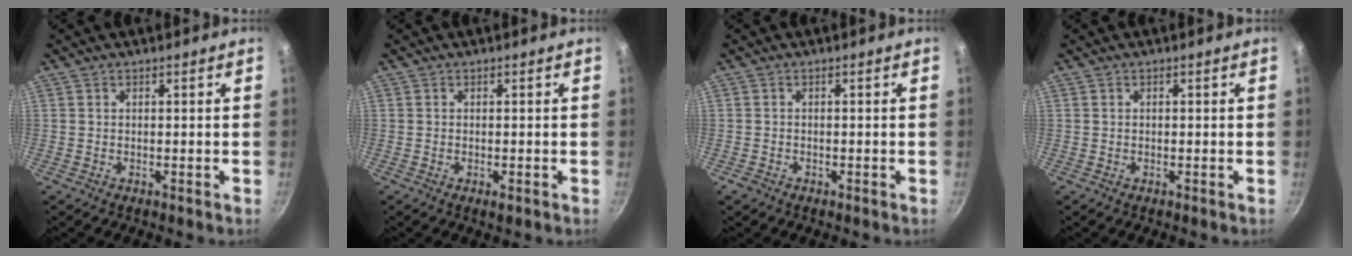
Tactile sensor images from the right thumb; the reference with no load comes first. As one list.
[{"total": 1.2, "force": [-0.5, 0.4, 1.0], "torque": [-0.016, -0.003, -0.007]}, {"total": 1.1, "force": [-0.8, 0.7, 0.3], "torque": [-0.005, 0.001, -0.017]}, {"total": 0.0}]